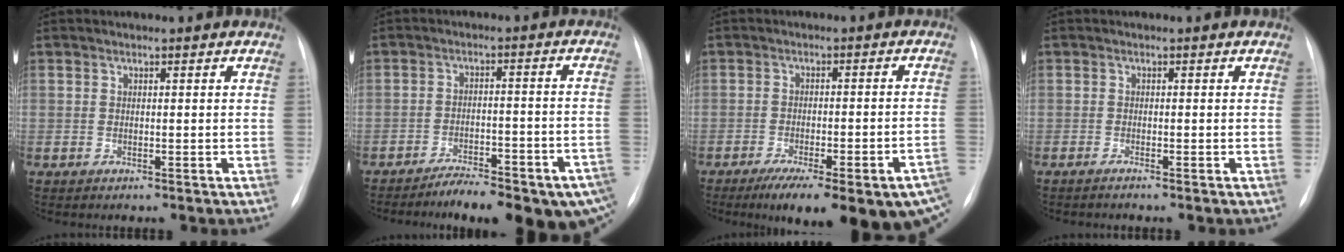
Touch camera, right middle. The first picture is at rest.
{"total": 16.0, "force": [-12.0, 3.4, 10.0], "torque": [-0.085, 0.022, -0.166]}
{"total": 20.1, "force": [-13.5, 4.0, 14.3], "torque": [-0.145, 0.000, -0.176]}
{"total": 1.1, "force": [-0.9, -0.2, 0.6], "torque": [-0.004, 0.000, -0.011]}